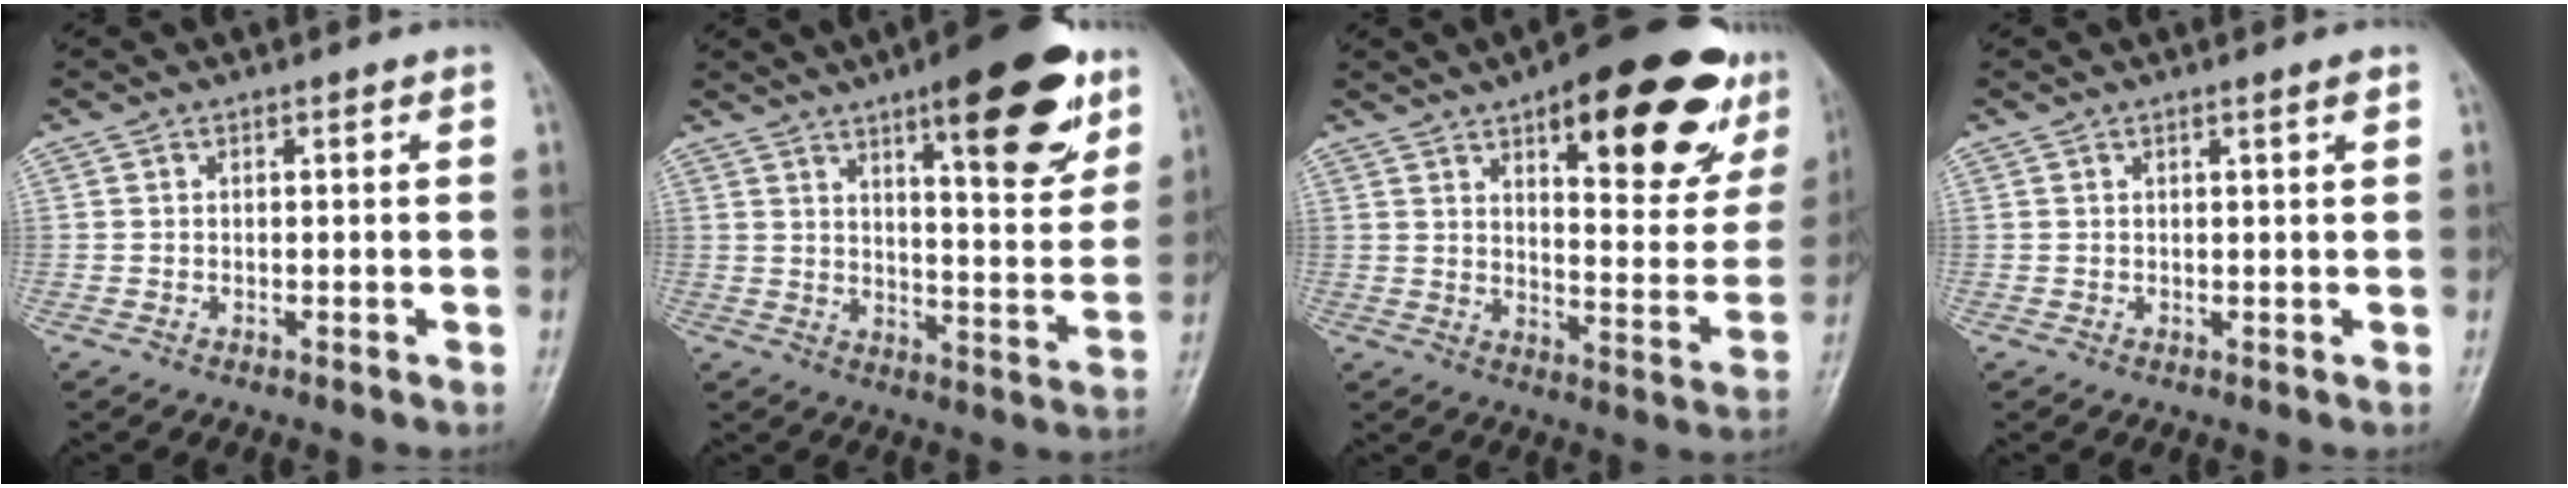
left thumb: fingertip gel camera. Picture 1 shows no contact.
{"total": 18.0, "force": [10.4, 5.3, 13.7], "torque": [-0.152, -0.050, 0.148]}
{"total": 25.1, "force": [13.8, 9.0, 18.9], "torque": [-0.209, -0.038, 0.193]}
{"total": 1.1, "force": [0.7, 0.0, 0.9], "torque": [-0.013, -0.002, 0.010]}